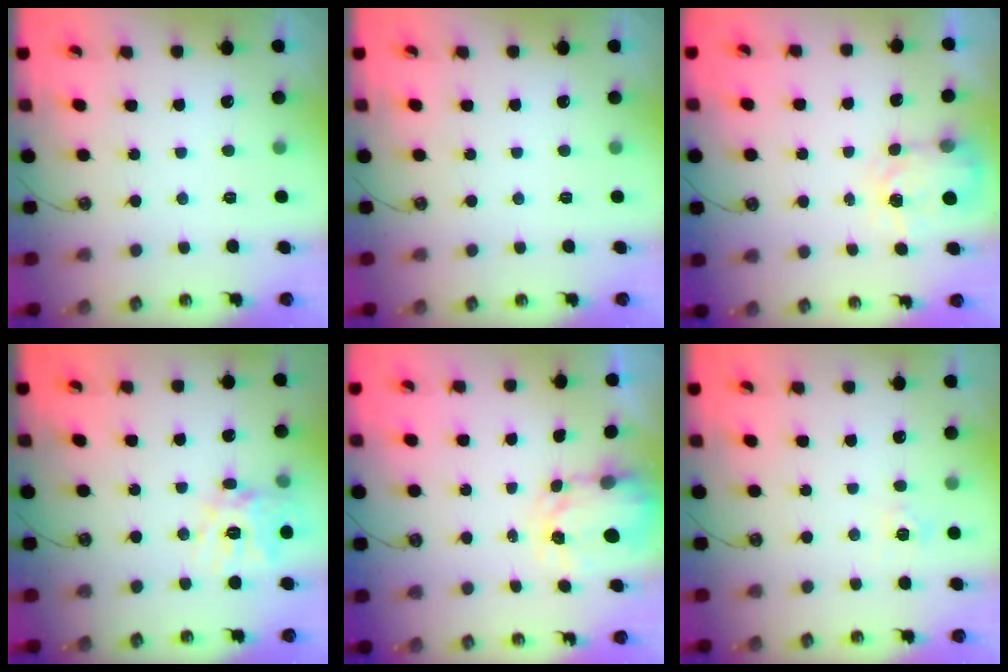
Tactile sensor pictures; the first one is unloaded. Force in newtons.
{"total": 0.0}
{"total": 4.0, "press": 3.9, "slide": 0.6}
{"total": 13.3, "press": 13.3, "slide": 1.2}
{"total": 3.5, "press": 3.5, "slide": 0.4}
{"total": 6.1, "press": 6.1, "slide": 0.5}